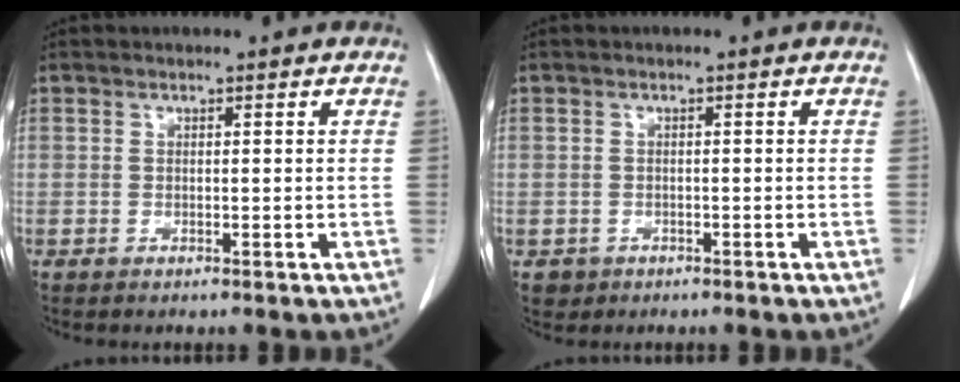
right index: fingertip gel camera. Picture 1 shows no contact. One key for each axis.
{"total": 1.7, "fx": -0.8, "fy": 1.5, "fz": 0.0, "tx": -0.004, "ty": 0.006, "tz": -0.009}